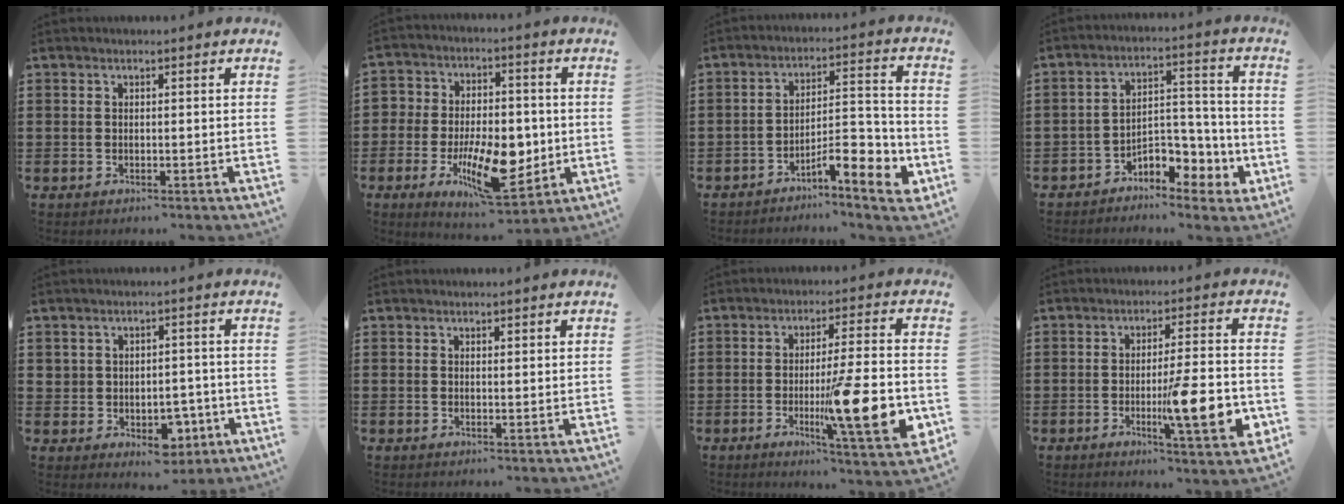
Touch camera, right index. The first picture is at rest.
{"total": 11.7, "force": [-3.3, 6.8, 8.9], "torque": [-0.160, 0.008, -0.055]}
{"total": 8.8, "force": [-5.3, 2.1, 6.7], "torque": [-0.091, -0.001, -0.096]}
{"total": 5.9, "force": [-3.5, 3.7, 3.0], "torque": [-0.047, 0.013, -0.068]}
{"total": 4.1, "force": [-0.7, 3.4, 2.1], "torque": [-0.041, 0.006, -0.016]}
{"total": 0.7, "force": [0.6, 0.3, 0.3], "torque": [-0.006, 0.001, 0.011]}
{"total": 14.3, "force": [-3.4, 2.3, 13.7], "torque": [-0.216, -0.015, -0.058]}
{"total": 12.1, "force": [-2.9, 2.0, 11.5], "torque": [-0.167, -0.011, -0.051]}